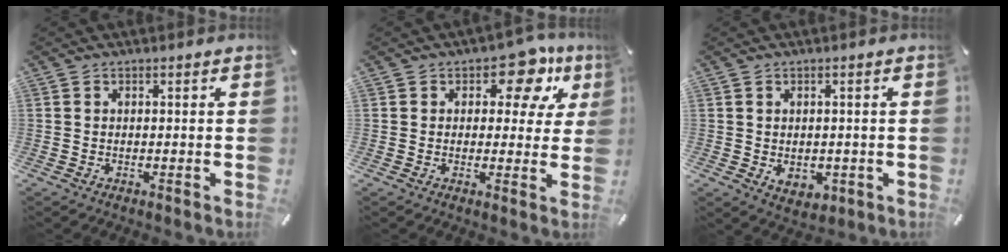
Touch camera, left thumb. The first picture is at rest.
{"total": 10.8, "force": [5.4, 6.2, 7.0], "torque": [-0.078, -0.023, 0.087]}
{"total": 3.4, "force": [-0.5, 3.0, 1.6], "torque": [-0.010, -0.002, -0.008]}